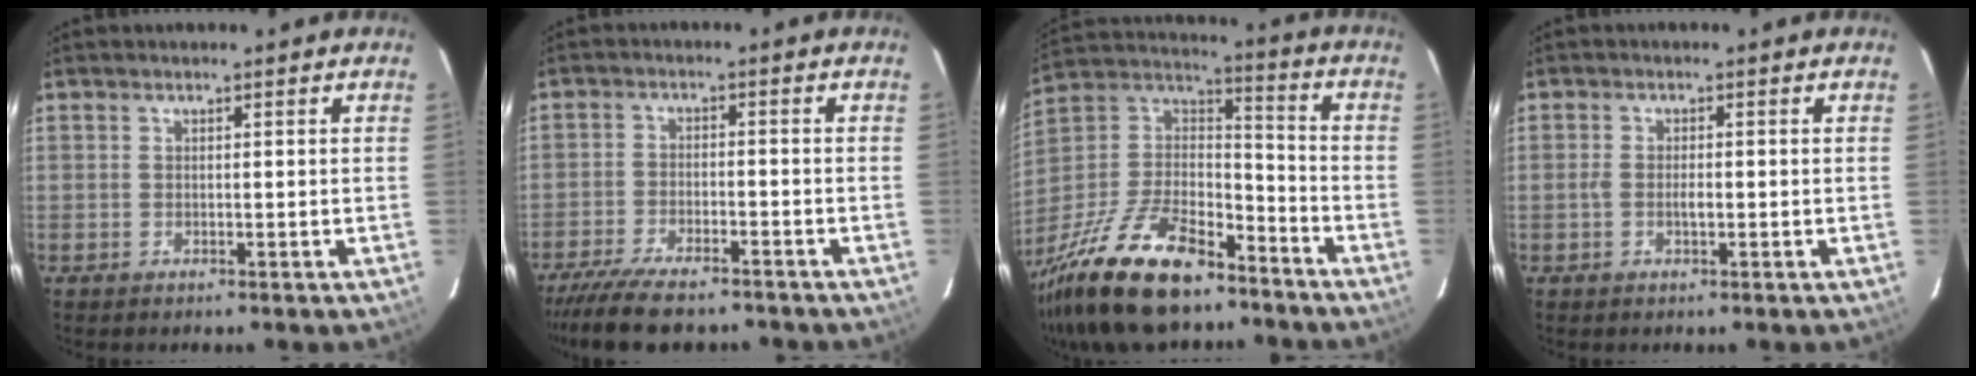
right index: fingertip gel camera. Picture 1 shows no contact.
{"total": 13.0, "force": [-10.9, 3.4, 6.1], "torque": [-0.135, -0.029, -0.177]}
{"total": 27.7, "force": [-19.4, 11.7, 16.0], "torque": [-0.338, -0.006, -0.320]}
{"total": 2.0, "force": [-0.5, 0.8, 1.7], "torque": [-0.036, 0.001, -0.010]}